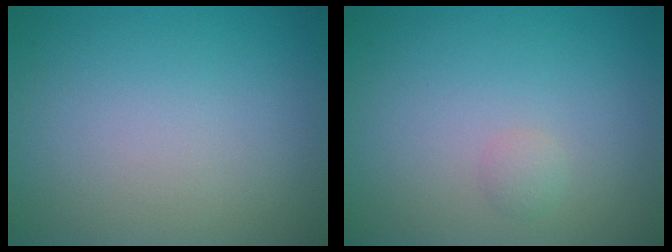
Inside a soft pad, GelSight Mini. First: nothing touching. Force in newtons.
{"total": 0.8, "press": 0.8, "slide": 0.0}